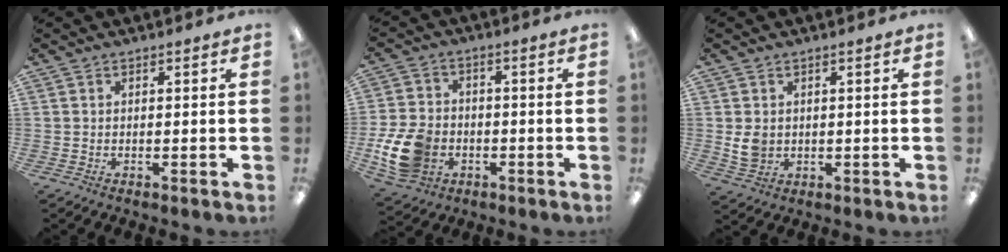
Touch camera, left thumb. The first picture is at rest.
{"total": 12.7, "force": [-3.9, 9.5, 7.4], "torque": [-0.165, 0.019, -0.068]}
{"total": 4.5, "force": [0.5, 3.8, 2.3], "torque": [-0.035, -0.003, 0.009]}